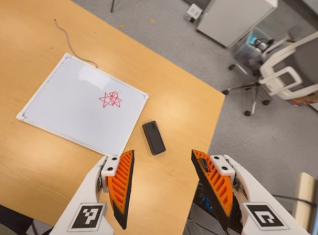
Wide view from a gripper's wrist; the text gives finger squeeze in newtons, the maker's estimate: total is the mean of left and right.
{"total": 0.0}